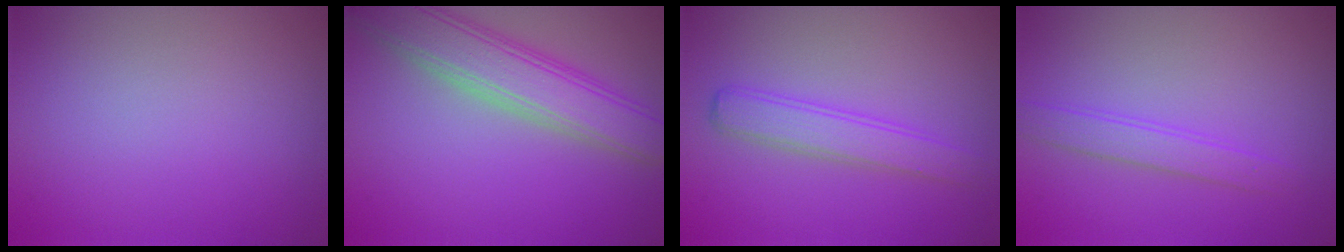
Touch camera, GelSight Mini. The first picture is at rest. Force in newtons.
{"total": 6.6, "press": 6.6, "slide": 0.4}
{"total": 2.9, "press": 2.9, "slide": 0.1}
{"total": 2.0, "press": 2.0, "slide": 0.2}